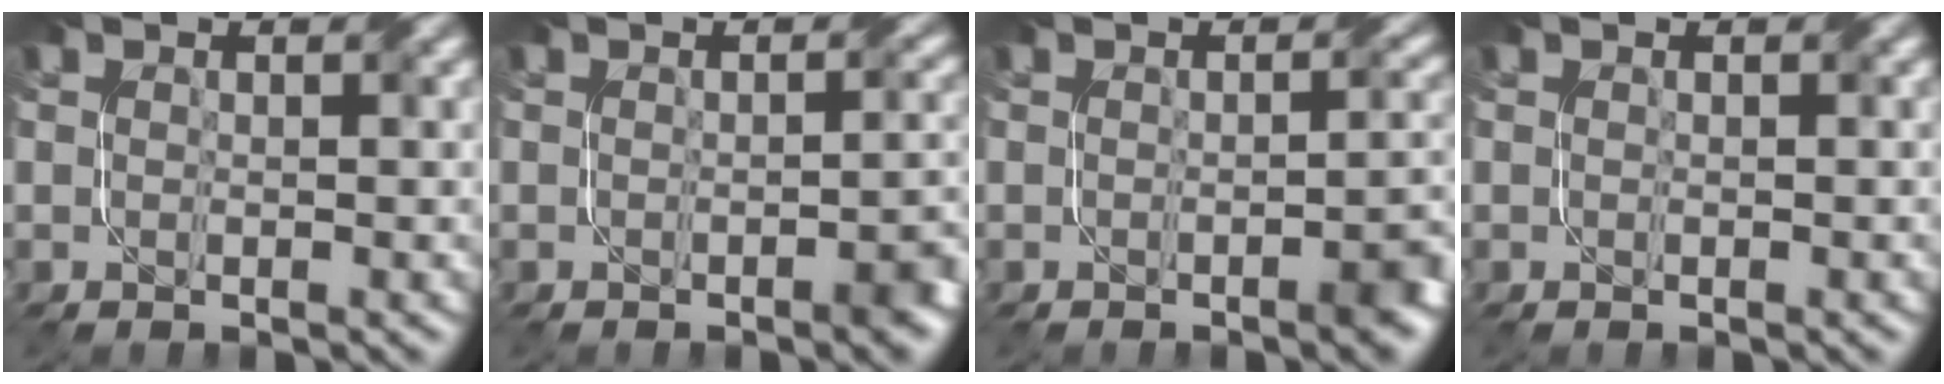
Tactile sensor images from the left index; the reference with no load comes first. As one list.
[{"total": 2.5, "force": [-1.1, 0.7, 2.2], "torque": [-0.022, 0.002, -0.016]}, {"total": 3.1, "force": [-1.2, 0.8, 2.7], "torque": [-0.027, 0.002, -0.018]}, {"total": 0.0}]